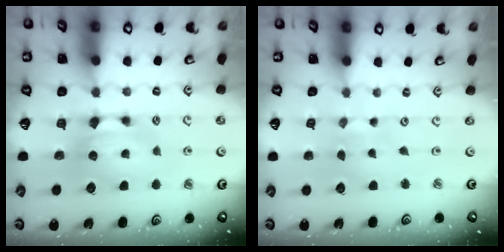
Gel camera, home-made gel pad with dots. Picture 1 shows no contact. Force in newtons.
{"total": 4.4, "press": 4.4, "slide": 0.1}